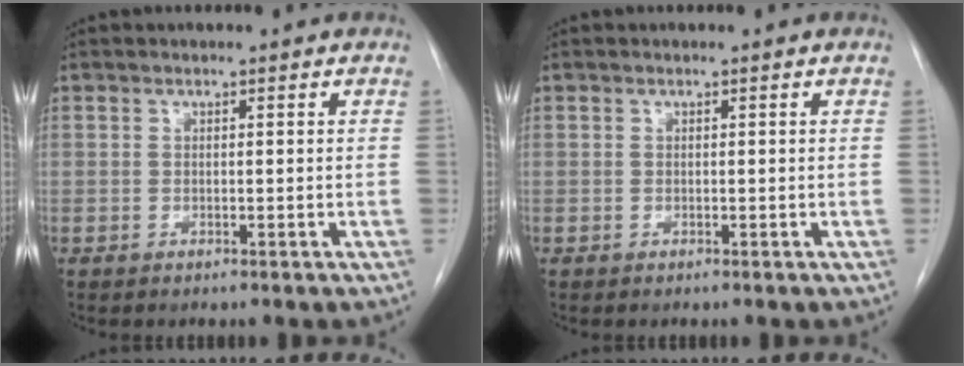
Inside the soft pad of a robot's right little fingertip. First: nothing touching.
{"total": 0.0}